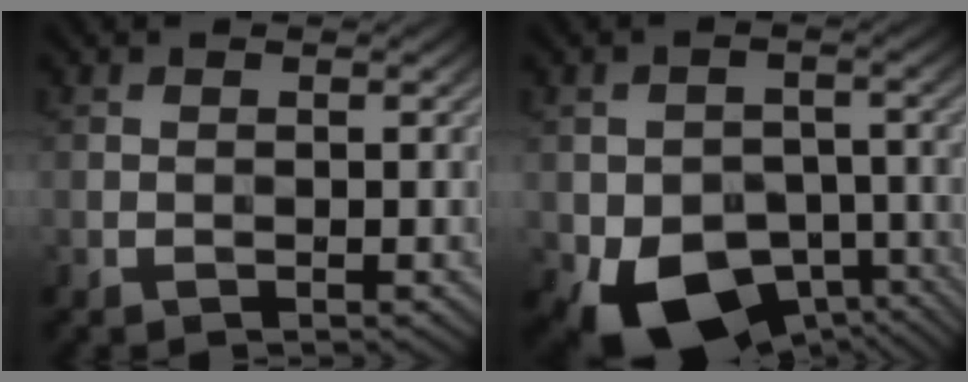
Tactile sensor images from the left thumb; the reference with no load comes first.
{"total": 12.0, "force": [-5.8, 8.2, 6.5], "torque": [-0.108, -0.031, -0.086]}